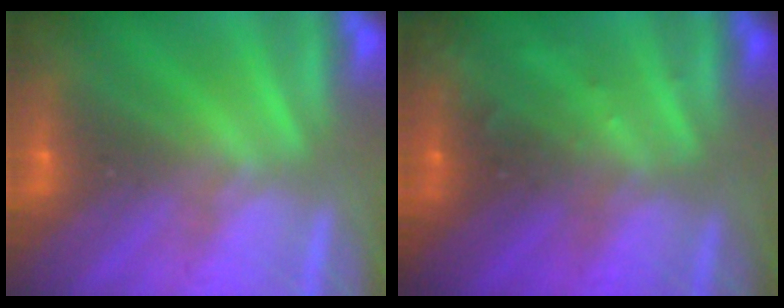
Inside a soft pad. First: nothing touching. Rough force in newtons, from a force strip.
{"total": 2.8}